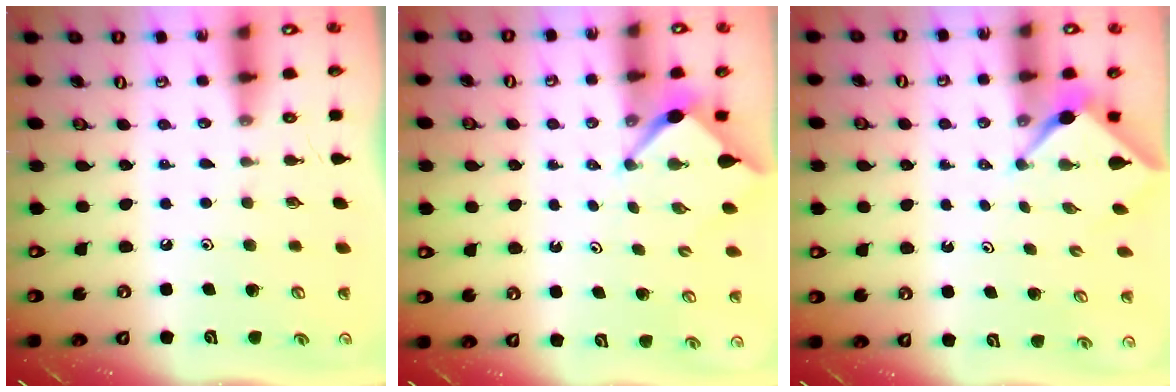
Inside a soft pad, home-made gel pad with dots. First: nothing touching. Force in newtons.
{"total": 4.0, "press": 4.0, "slide": 0.4}
{"total": 2.5, "press": 2.4, "slide": 0.3}